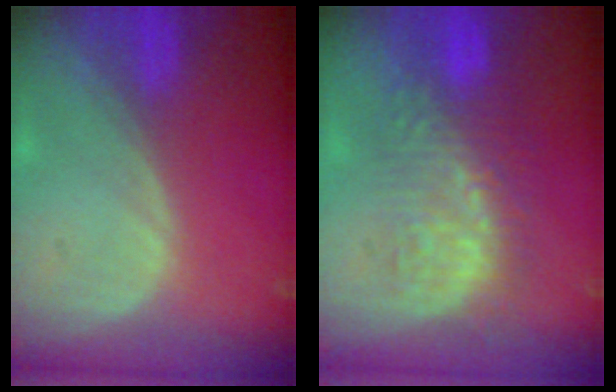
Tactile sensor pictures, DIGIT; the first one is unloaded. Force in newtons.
{"total": 8.9, "press": 8.7, "slide": 1.4}